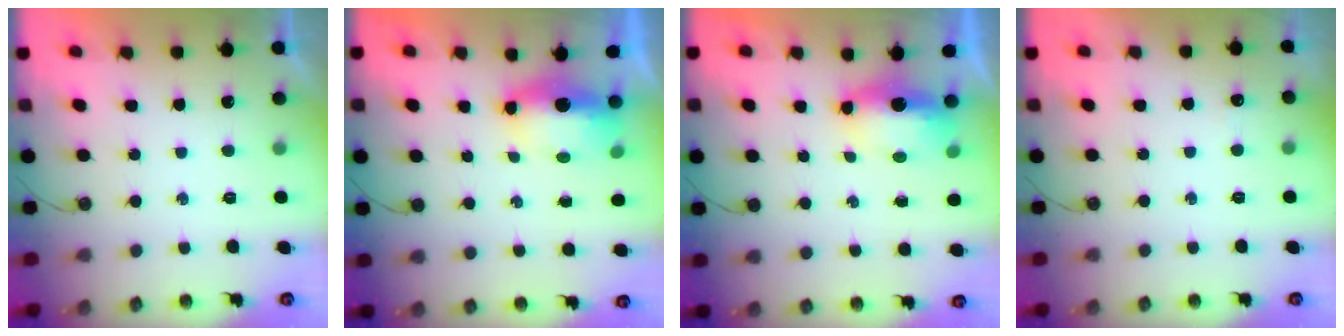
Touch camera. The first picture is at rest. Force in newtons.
{"total": 11.5, "press": 8.0, "slide": 8.3}
{"total": 12.9, "press": 8.4, "slide": 9.7}
{"total": 3.2, "press": 3.1, "slide": 0.7}